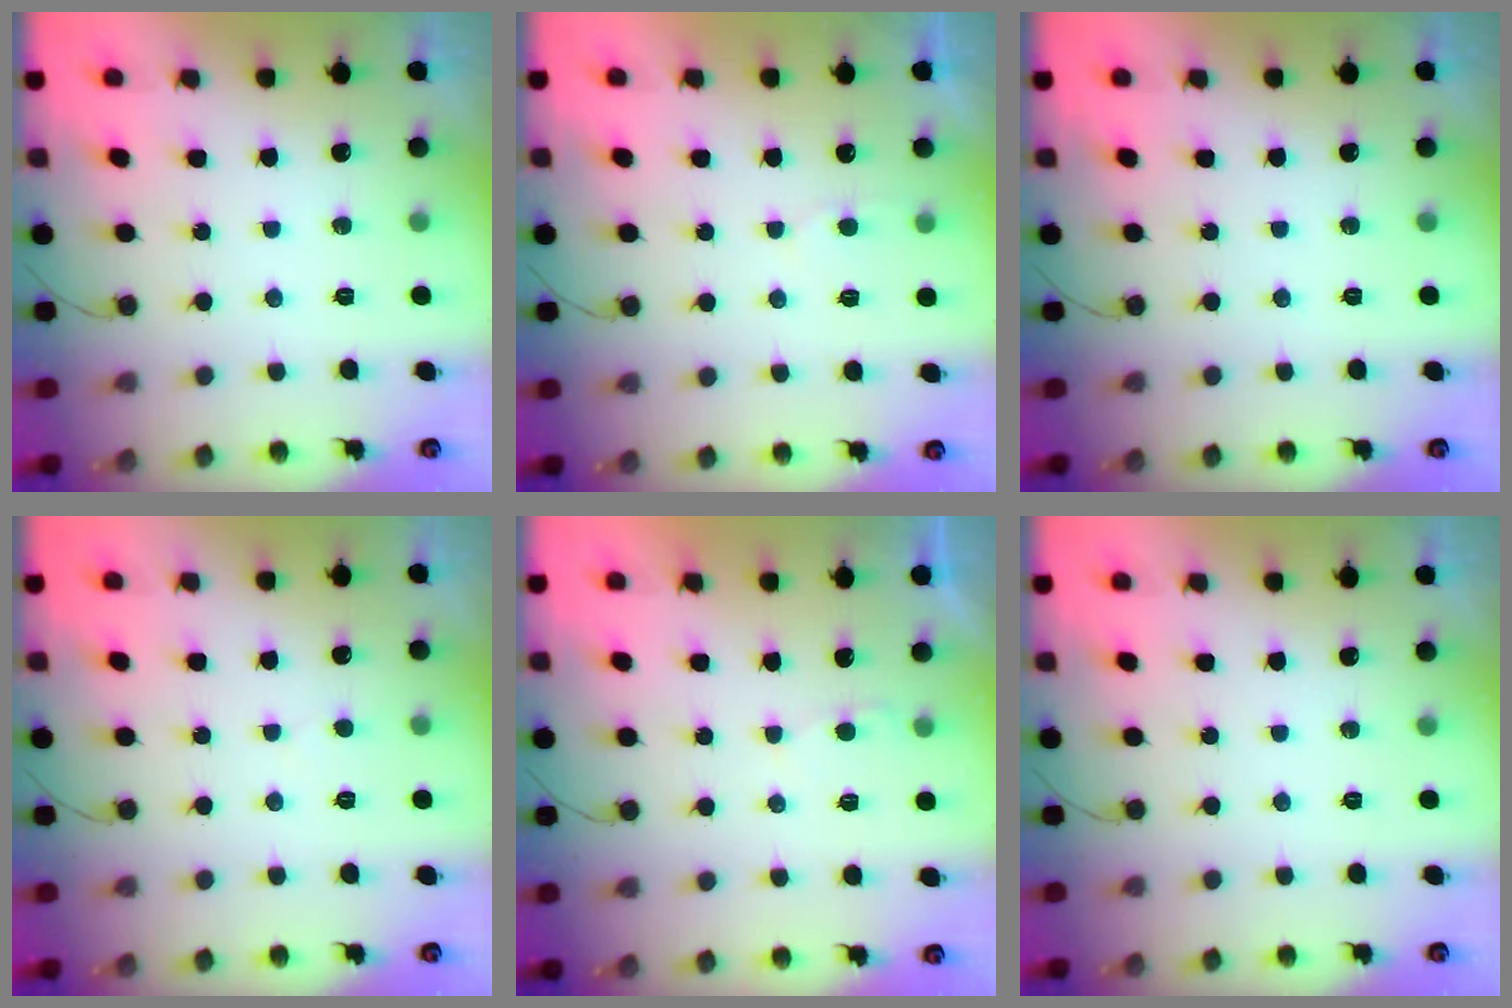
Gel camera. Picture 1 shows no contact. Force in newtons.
{"total": 2.9, "press": 2.8, "slide": 0.3}
{"total": 0.0}
{"total": 2.1, "press": 2.1, "slide": 0.1}
{"total": 2.2, "press": 2.2, "slide": 0.2}
{"total": 0.0}